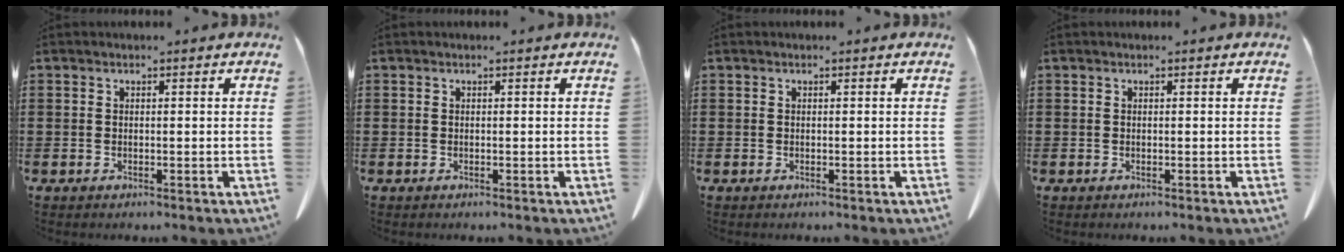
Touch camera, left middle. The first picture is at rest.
{"total": 0.0}
{"total": 0.0}
{"total": 0.0}